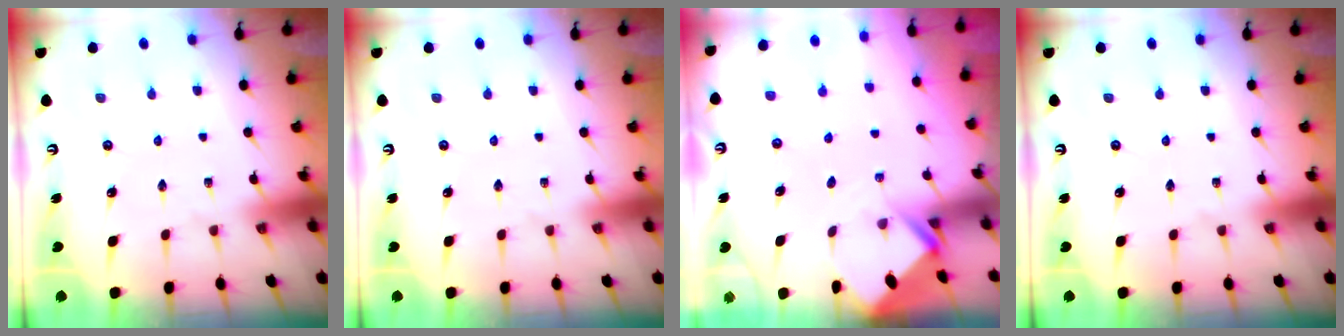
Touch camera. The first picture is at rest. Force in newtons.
{"total": 0.0}
{"total": 2.7, "press": 2.7, "slide": 0.2}
{"total": 0.0}